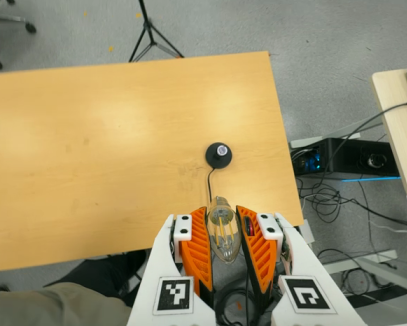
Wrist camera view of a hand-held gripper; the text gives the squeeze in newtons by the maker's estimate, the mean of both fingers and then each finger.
{"total": 18.6, "left": 20.0, "right": 17.1}